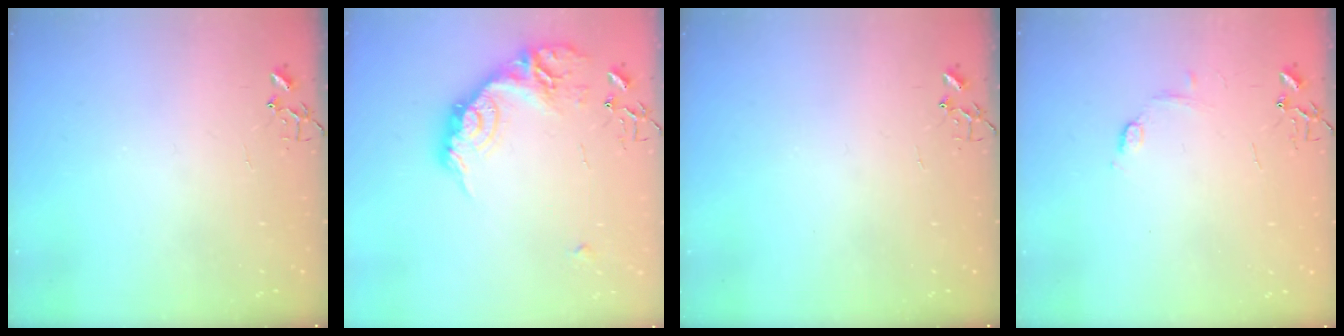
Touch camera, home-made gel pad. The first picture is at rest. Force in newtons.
{"total": 20.9, "press": 20.9, "slide": 1.2}
{"total": 0.0}
{"total": 6.1, "press": 6.1, "slide": 0.7}